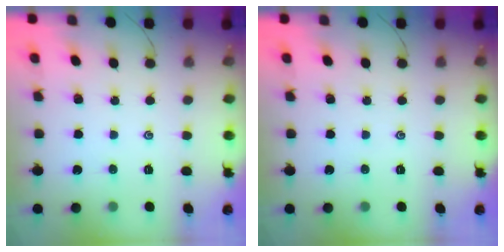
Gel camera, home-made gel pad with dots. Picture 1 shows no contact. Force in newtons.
{"total": 0.0}